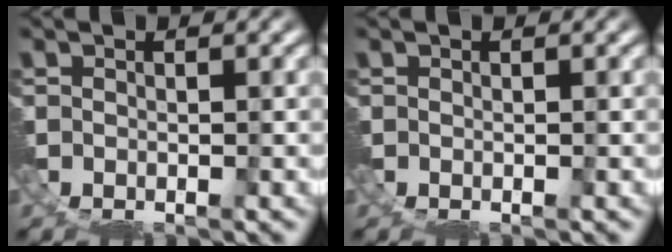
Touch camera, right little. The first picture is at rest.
{"total": 0.0}